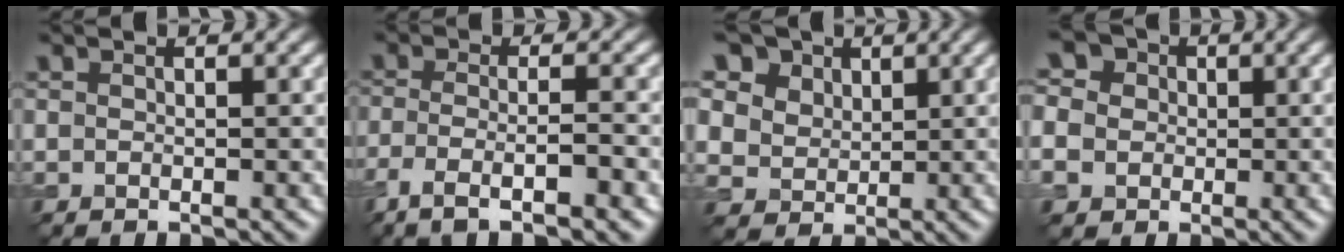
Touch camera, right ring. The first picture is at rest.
{"total": 5.8, "force": [-3.1, 1.5, 4.6], "torque": [-0.083, -0.008, -0.060]}
{"total": 12.8, "force": [7.3, 9.2, 5.1], "torque": [-0.153, 0.029, 0.121]}
{"total": 8.6, "force": [1.2, 7.7, 3.8], "torque": [-0.085, 0.028, -0.013]}